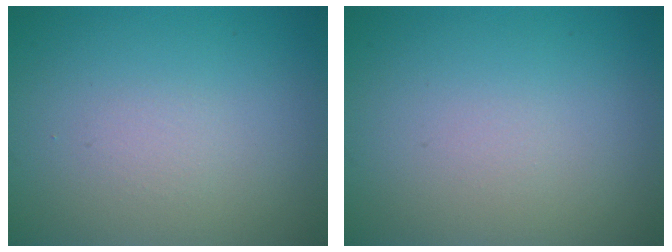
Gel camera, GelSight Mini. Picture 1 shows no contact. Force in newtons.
{"total": 0.0}